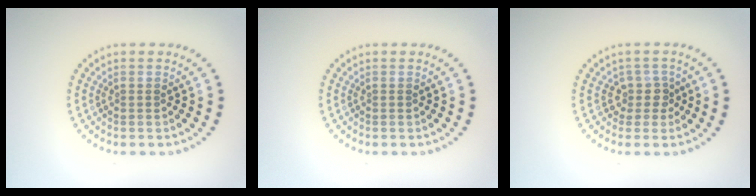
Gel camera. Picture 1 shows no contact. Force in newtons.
{"total": 0.0}
{"total": 1.9, "press": 1.3, "slide": 1.4}